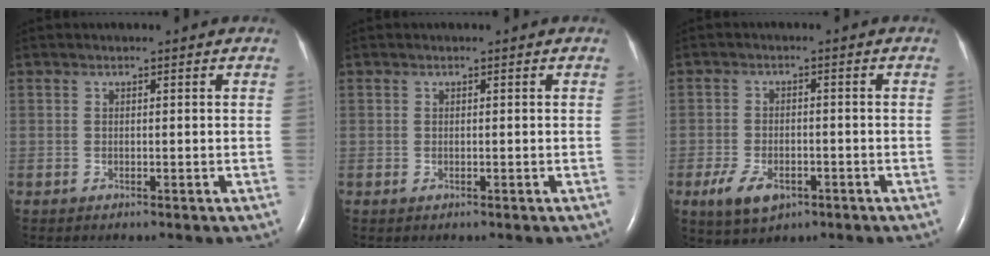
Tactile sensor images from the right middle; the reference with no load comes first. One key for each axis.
{"total": 0.0}
{"total": 5.9, "fx": -3.0, "fy": 3.2, "fz": 4.0, "tx": -0.083, "ty": -0.004, "tz": -0.046}